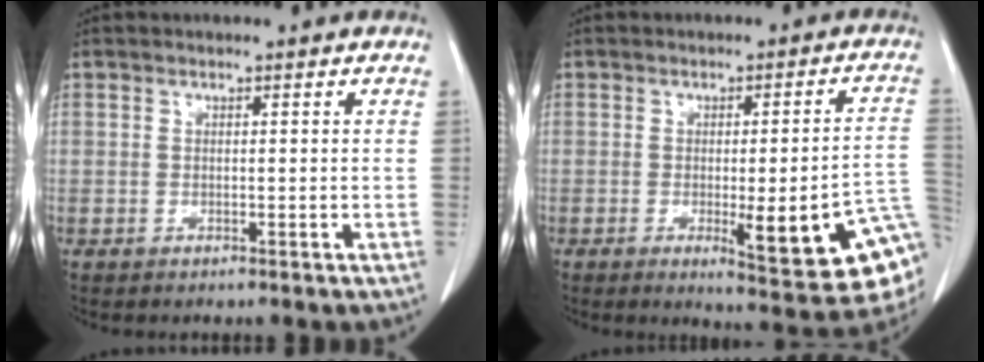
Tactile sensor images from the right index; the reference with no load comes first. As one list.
[{"total": 15.9, "force": [-4.5, 2.2, 15.1], "torque": [-0.108, 0.006, -0.041]}]